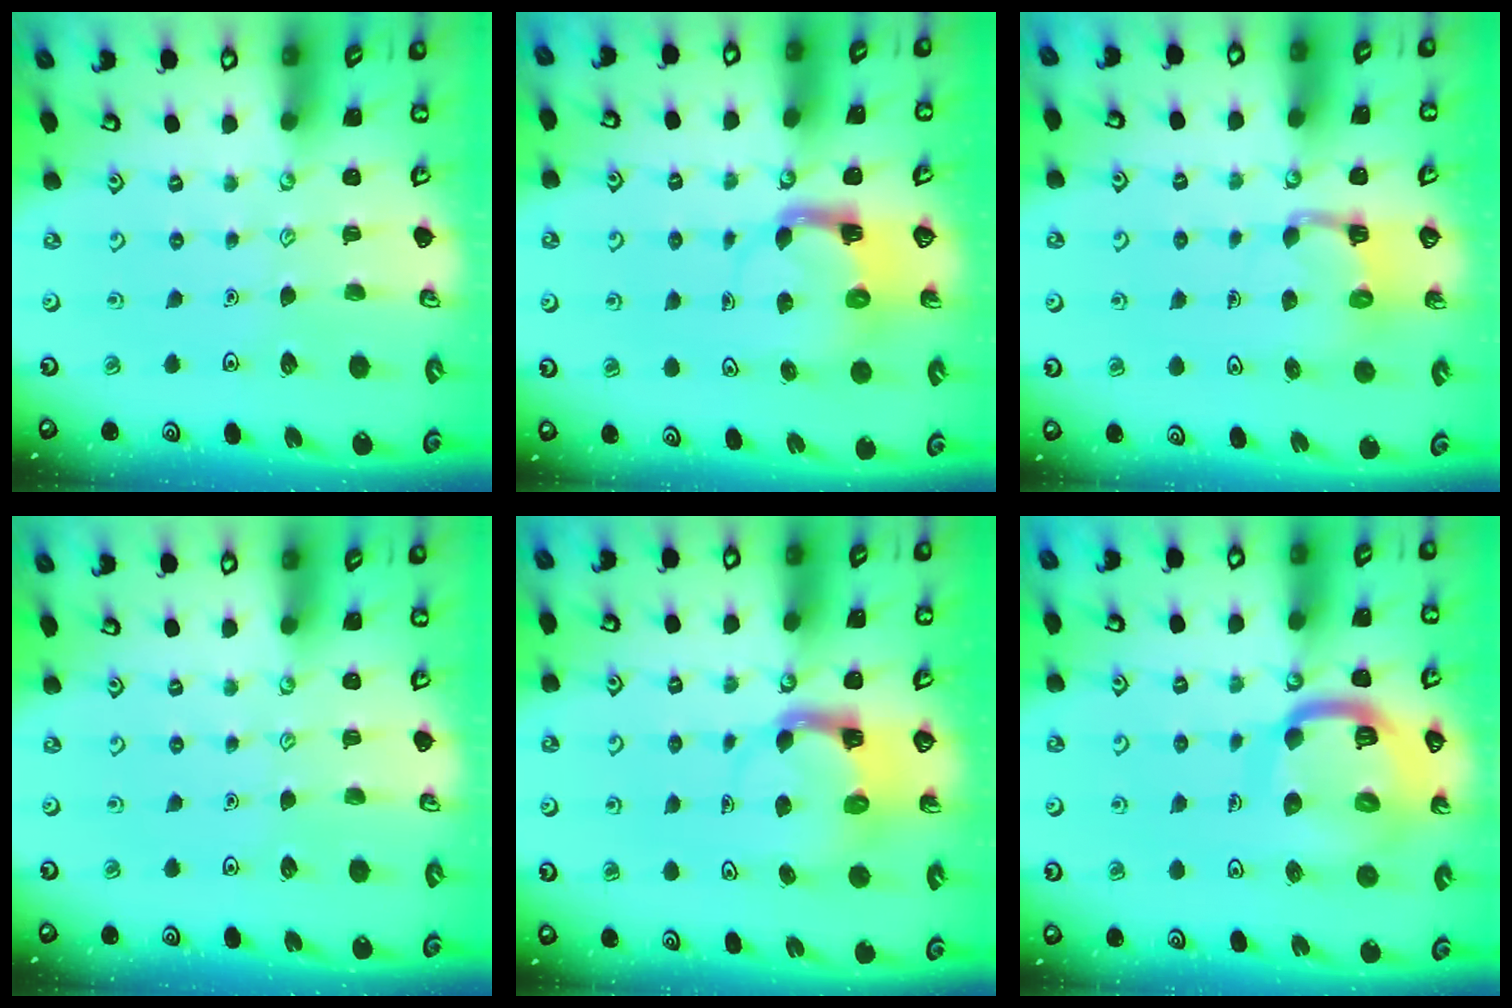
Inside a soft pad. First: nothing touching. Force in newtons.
{"total": 3.9, "press": 3.9, "slide": 0.7}
{"total": 4.6, "press": 4.6, "slide": 0.3}
{"total": 0.0}
{"total": 3.9, "press": 3.9, "slide": 0.4}
{"total": 17.4, "press": 17.3, "slide": 1.7}